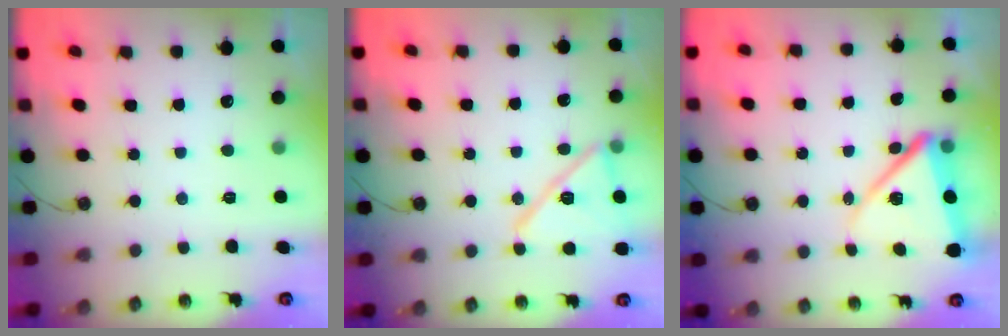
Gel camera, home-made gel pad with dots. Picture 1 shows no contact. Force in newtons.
{"total": 15.3, "press": 15.3, "slide": 0.3}
{"total": 12.8, "press": 12.8, "slide": 1.0}